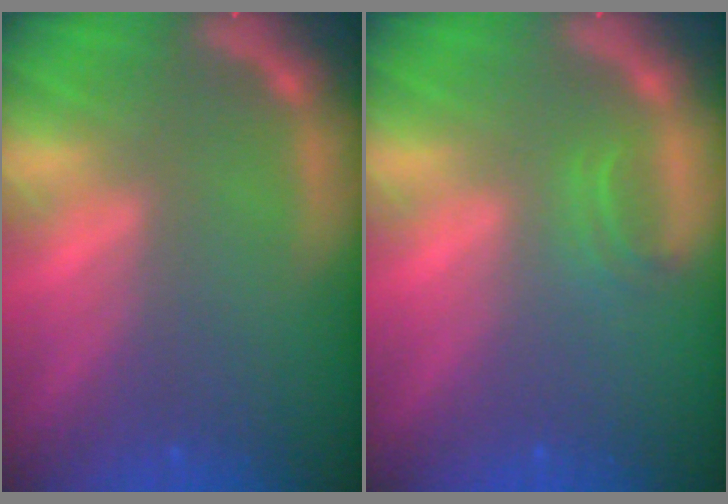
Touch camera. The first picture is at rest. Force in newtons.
{"total": 1.4}